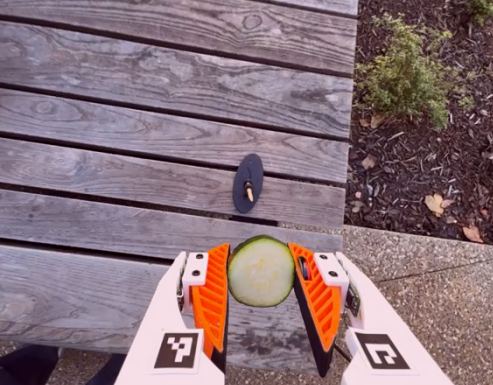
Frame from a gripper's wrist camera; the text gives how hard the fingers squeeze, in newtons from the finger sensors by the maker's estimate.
{"total": 13.8, "left": 14.2, "right": 13.5}